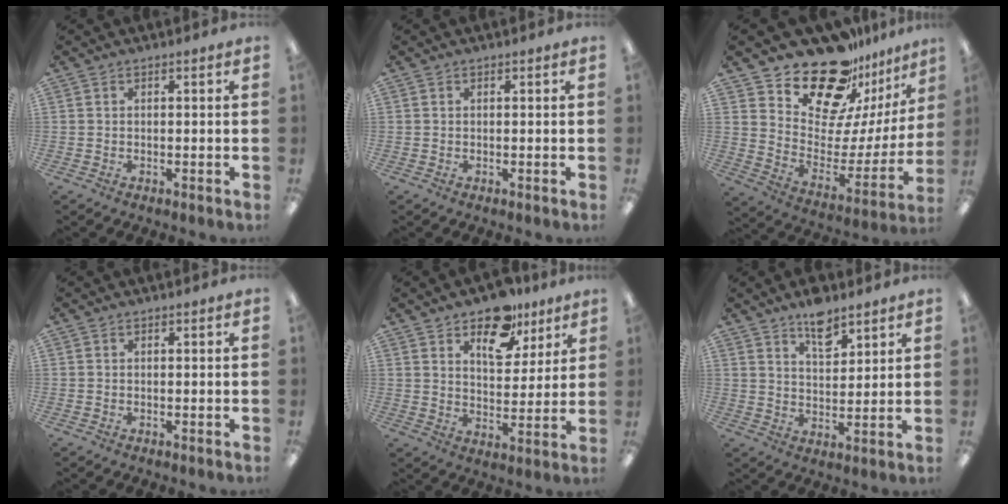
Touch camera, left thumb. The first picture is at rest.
{"total": 0.0}
{"total": 22.3, "force": [18.2, 9.9, 8.2], "torque": [-0.122, -0.136, 0.320]}
{"total": 0.0}
{"total": 12.9, "force": [8.7, 7.1, 6.3], "torque": [-0.070, -0.049, 0.151]}
{"total": 7.8, "force": [5.8, 3.7, 3.8], "torque": [-0.049, -0.034, 0.100]}